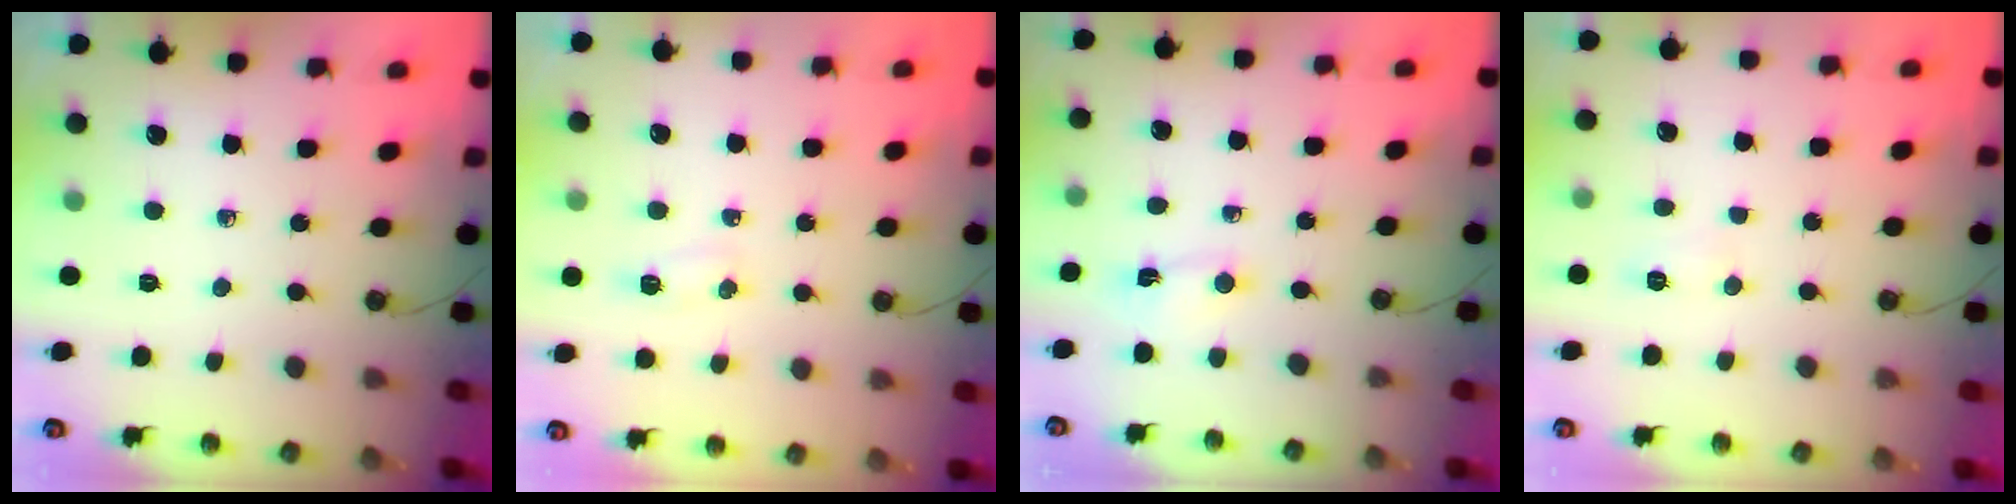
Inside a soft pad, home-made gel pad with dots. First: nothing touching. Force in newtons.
{"total": 4.2, "press": 4.1, "slide": 0.6}
{"total": 1.1, "press": 1.0, "slide": 0.6}
{"total": 5.5, "press": 5.4, "slide": 0.6}